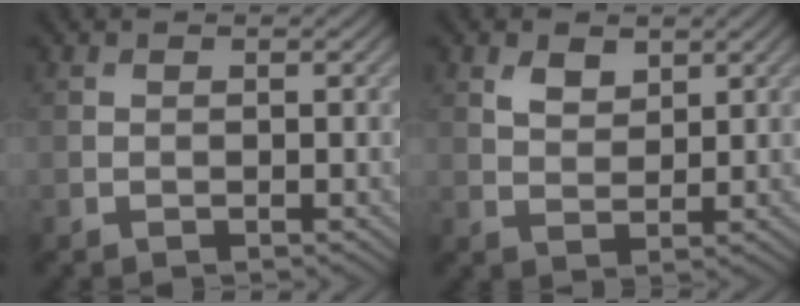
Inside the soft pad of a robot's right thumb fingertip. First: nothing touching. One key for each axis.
{"total": 2.8, "fx": 1.7, "fy": 1.6, "fz": 1.5, "tx": -0.033, "ty": -0.005, "tz": 0.036}